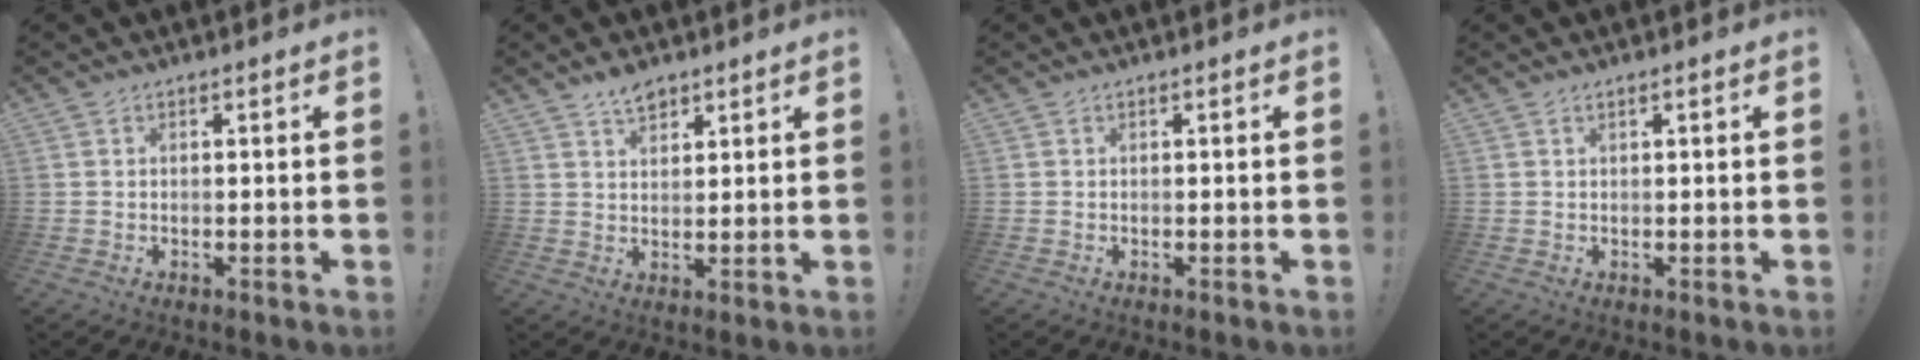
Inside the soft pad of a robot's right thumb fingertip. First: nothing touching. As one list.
[{"total": 4.9, "force": [3.7, 2.3, 2.1], "torque": [-0.030, -0.020, 0.067]}, {"total": 0.0}, {"total": 0.9, "force": [0.5, -0.1, 0.7], "torque": [-0.016, 0.000, 0.009]}]